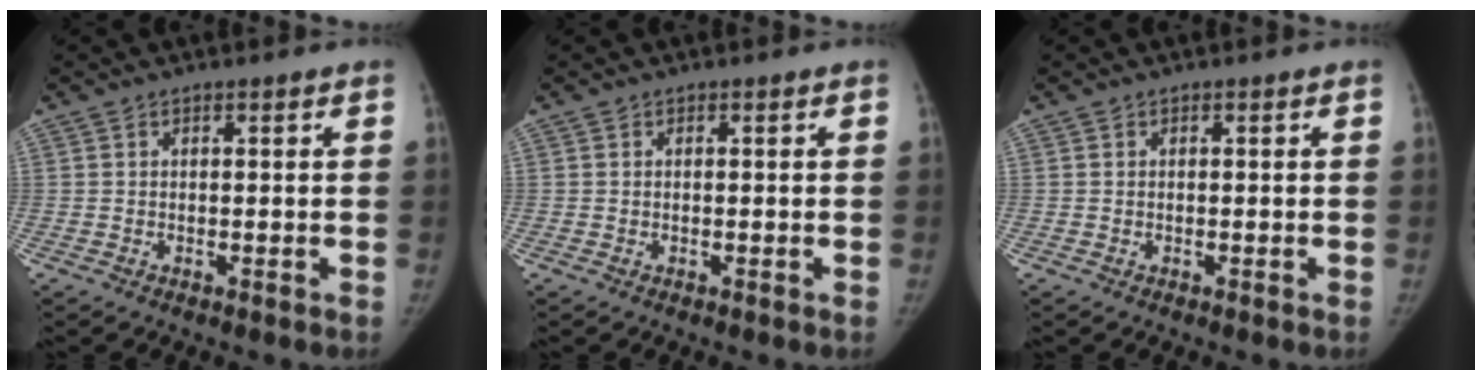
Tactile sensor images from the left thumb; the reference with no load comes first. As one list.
[{"total": 0.0}, {"total": 0.0}]